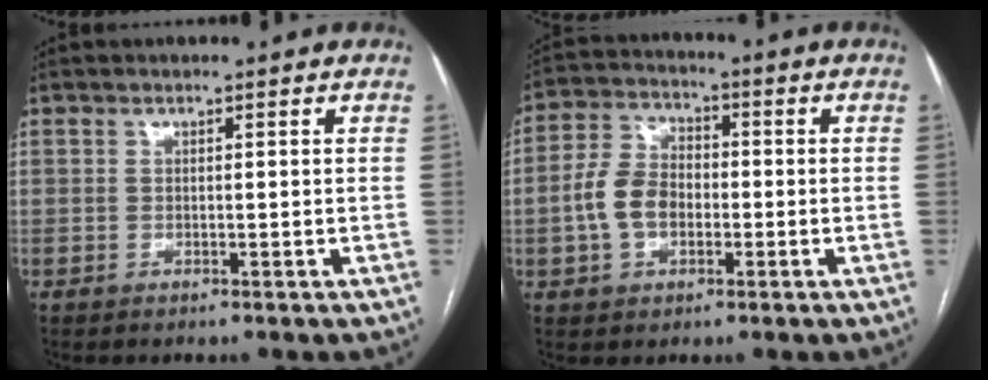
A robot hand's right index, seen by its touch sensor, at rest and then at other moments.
{"total": 8.3, "force": [-1.6, 5.6, 5.9], "torque": [-0.136, 0.022, -0.032]}